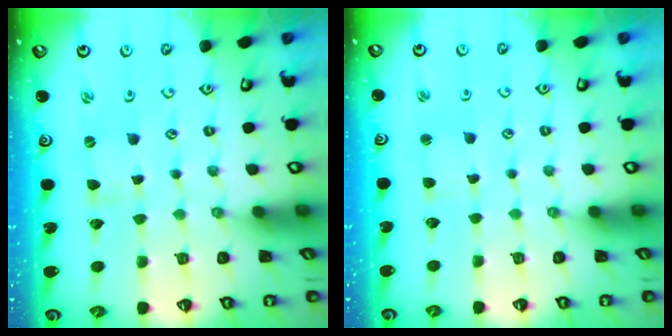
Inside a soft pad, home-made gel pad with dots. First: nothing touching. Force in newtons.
{"total": 2.3, "press": 2.3, "slide": 0.4}